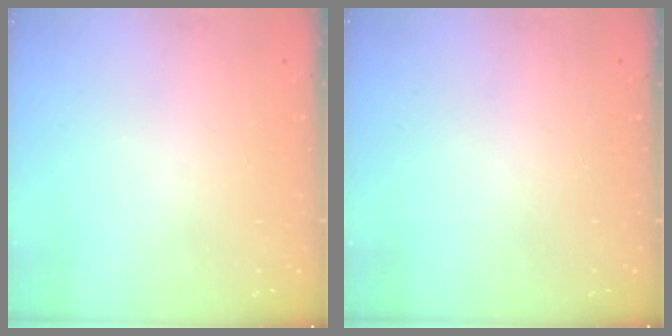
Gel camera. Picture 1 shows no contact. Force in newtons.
{"total": 0.0}